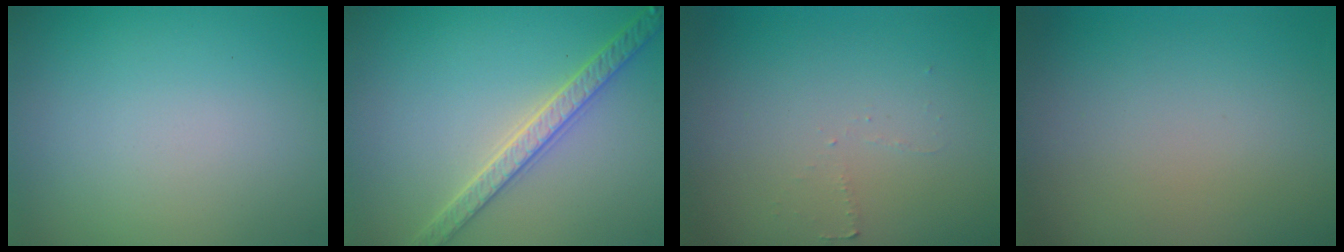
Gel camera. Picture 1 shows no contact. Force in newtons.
{"total": 3.6, "press": 3.5, "slide": 0.7}
{"total": 0.9, "press": 0.8, "slide": 0.3}
{"total": 0.0}